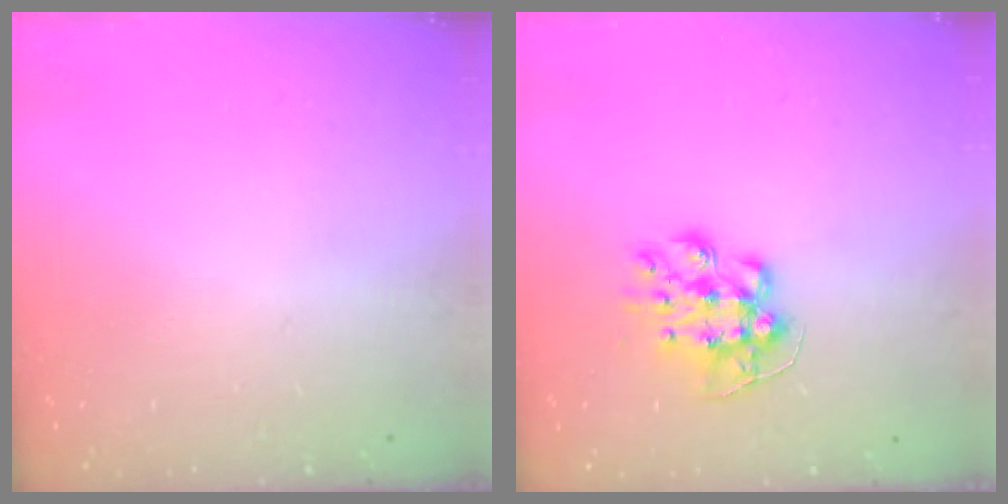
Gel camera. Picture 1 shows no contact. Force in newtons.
{"total": 9.3, "press": 9.3, "slide": 0.6}